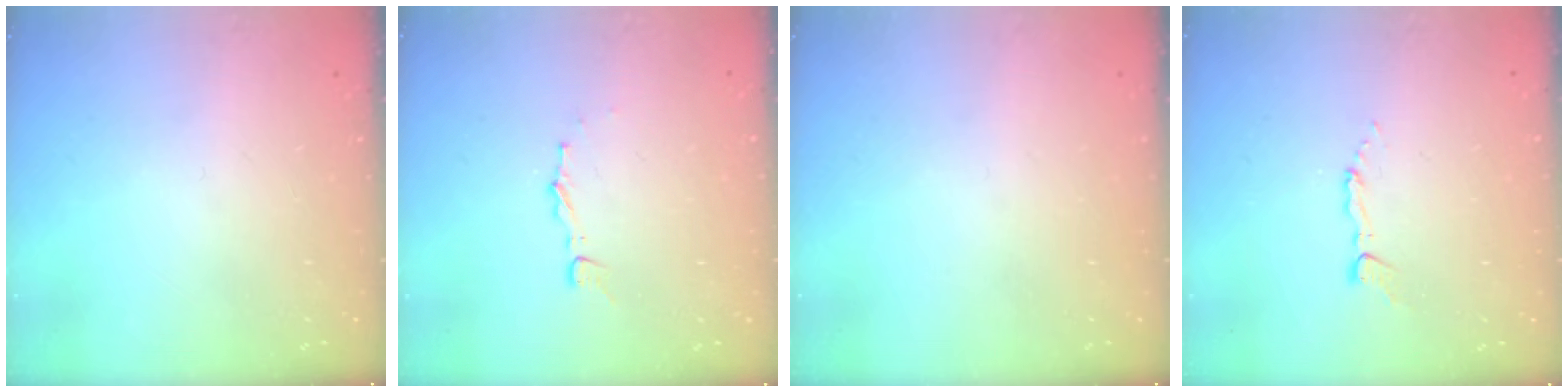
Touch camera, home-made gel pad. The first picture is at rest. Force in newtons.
{"total": 2.9, "press": 2.9, "slide": 0.3}
{"total": 0.0}
{"total": 3.3, "press": 3.2, "slide": 0.2}